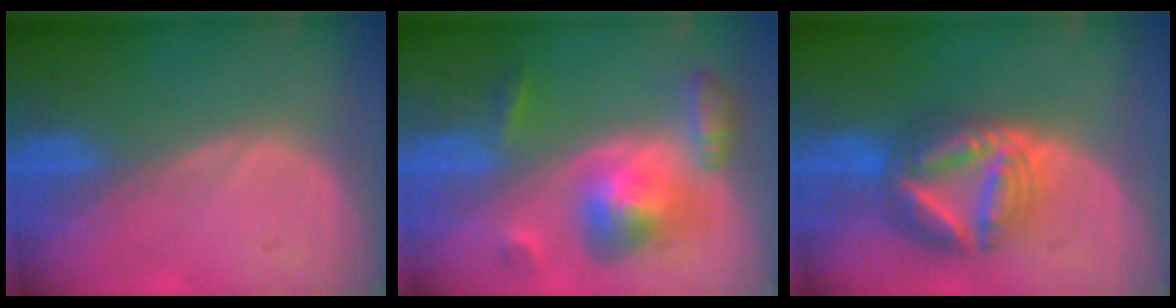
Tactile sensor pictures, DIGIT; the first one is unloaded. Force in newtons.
{"total": 8.2, "press": 8.2, "slide": 0.5}
{"total": 8.8, "press": 8.8, "slide": 0.8}